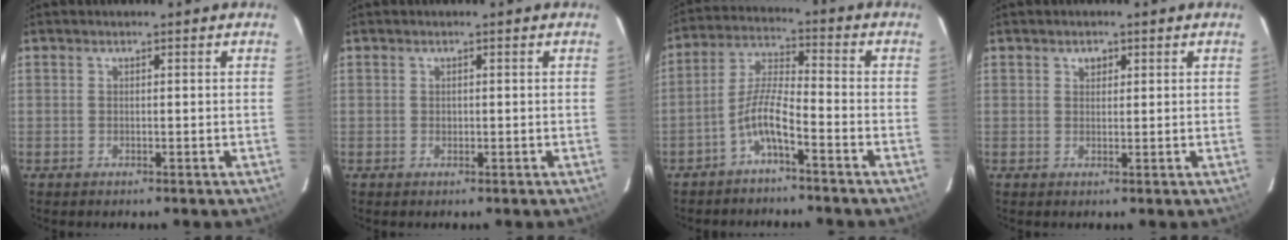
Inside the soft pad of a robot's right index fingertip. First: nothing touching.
{"total": 0.6, "force": [0.0, 0.6, 0.1], "torque": [0.001, 0.001, 0.002]}
{"total": 7.2, "force": [-4.3, 1.1, 5.7], "torque": [-0.131, 0.016, -0.086]}
{"total": 1.5, "force": [0.7, 1.2, 0.5], "torque": [-0.005, 0.006, 0.012]}